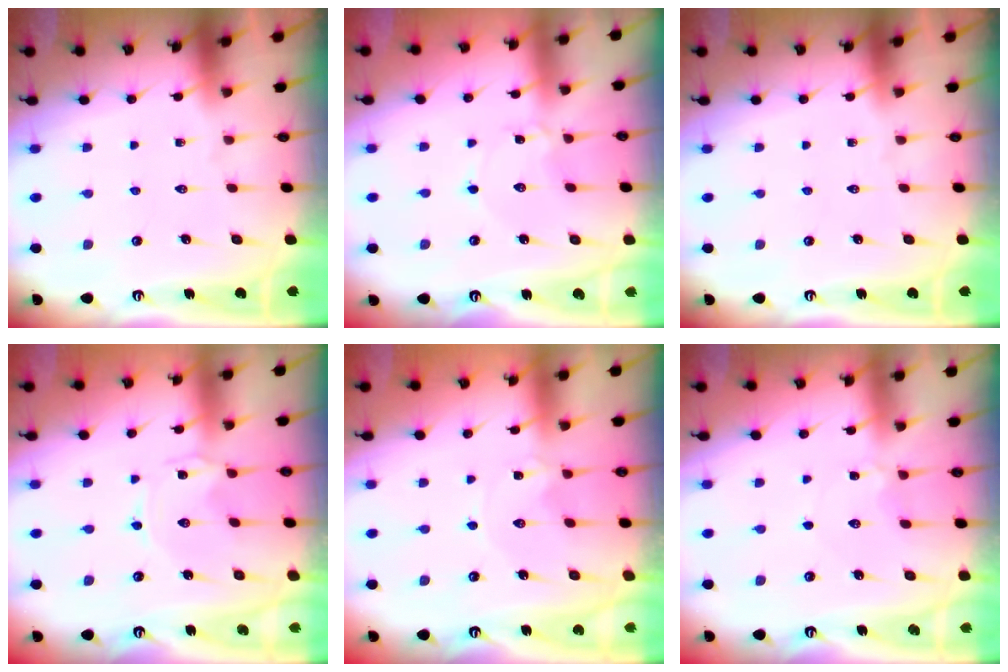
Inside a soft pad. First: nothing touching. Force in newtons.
{"total": 0.8, "press": 0.8, "slide": 0.1}
{"total": 0.0}
{"total": 0.0}
{"total": 1.1, "press": 1.1, "slide": 0.1}
{"total": 2.6, "press": 2.6, "slide": 0.2}